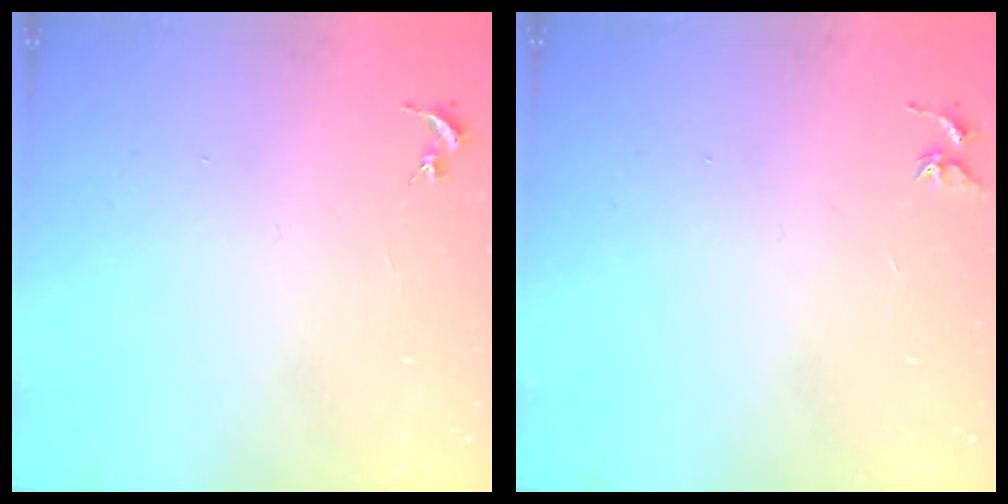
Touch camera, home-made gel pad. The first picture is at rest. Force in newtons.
{"total": 3.7, "press": 3.7, "slide": 0.4}